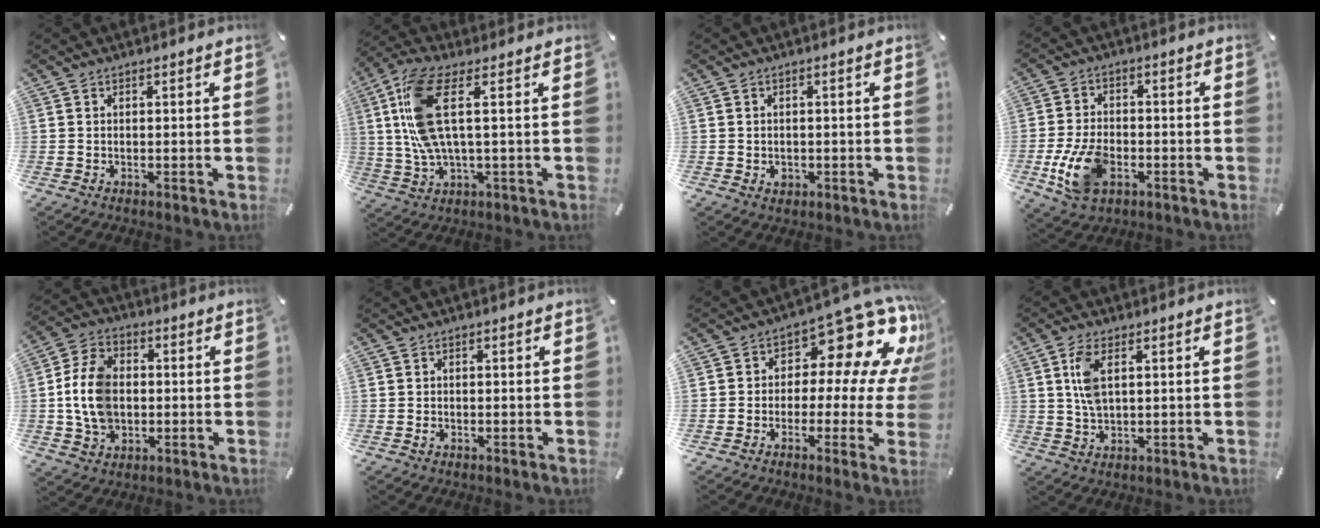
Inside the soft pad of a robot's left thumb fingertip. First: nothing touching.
{"total": 13.0, "force": [2.4, 4.4, 12.0], "torque": [-0.262, -0.015, 0.041]}
{"total": 1.8, "force": [-0.4, 1.6, 0.7], "torque": [-0.015, 0.004, -0.009]}
{"total": 11.5, "force": [-3.6, 7.4, 8.1], "torque": [-0.167, 0.001, -0.061]}
{"total": 11.7, "force": [-0.6, 9.1, 7.3], "torque": [-0.181, 0.017, -0.009]}
{"total": 0.7, "force": [-0.3, 0.6, 0.4], "torque": [-0.007, 0.002, -0.006]}
{"total": 14.6, "force": [7.6, 7.9, 9.6], "torque": [-0.131, -0.064, 0.123]}
{"total": 6.1, "force": [1.6, 2.8, 5.1], "torque": [-0.123, 0.002, 0.024]}